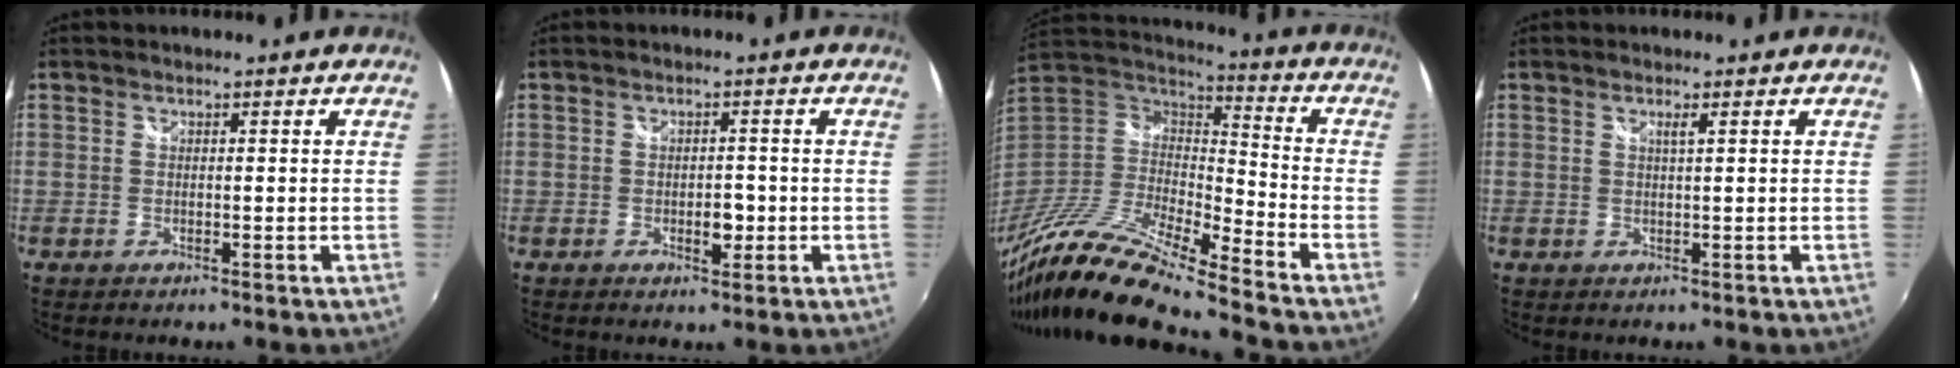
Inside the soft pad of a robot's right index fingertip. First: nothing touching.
{"total": 2.7, "force": [-0.8, 1.7, 2.0], "torque": [-0.030, -0.002, -0.013]}
{"total": 20.1, "force": [-15.3, 1.9, 13.0], "torque": [-0.238, -0.030, -0.297]}
{"total": 1.0, "force": [0.4, -0.3, 0.9], "torque": [-0.015, 0.000, 0.007]}